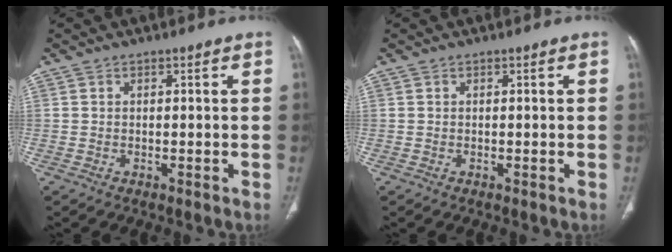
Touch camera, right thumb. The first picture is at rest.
{"total": 0.0}